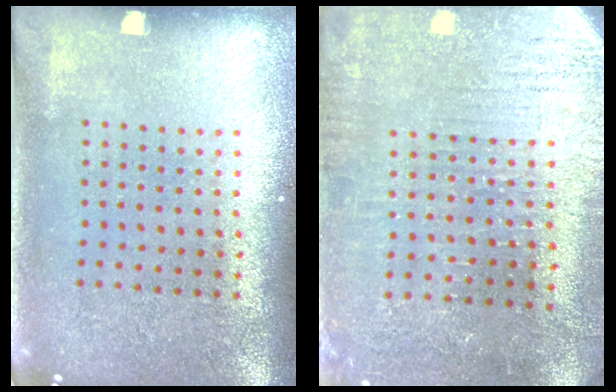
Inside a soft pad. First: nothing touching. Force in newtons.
{"total": 3.0, "press": 2.8, "slide": 0.8}